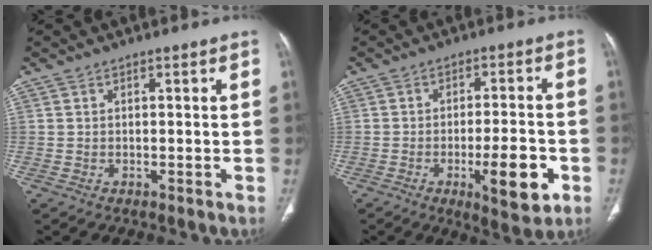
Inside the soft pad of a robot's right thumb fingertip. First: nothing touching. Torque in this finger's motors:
{"motor_torque": [1.45, 1.57, 0.66, -0.97, 0.23]}